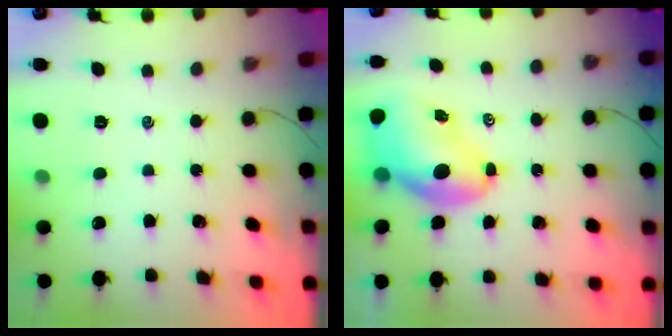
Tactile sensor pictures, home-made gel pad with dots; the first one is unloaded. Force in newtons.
{"total": 10.0, "press": 9.5, "slide": 3.1}